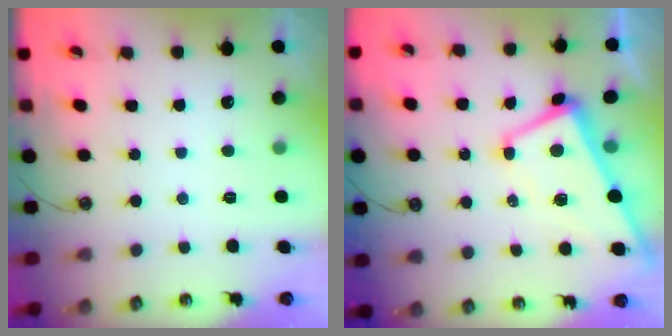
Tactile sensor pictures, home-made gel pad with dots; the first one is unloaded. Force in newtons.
{"total": 1.2, "press": 0.7, "slide": 1.0}